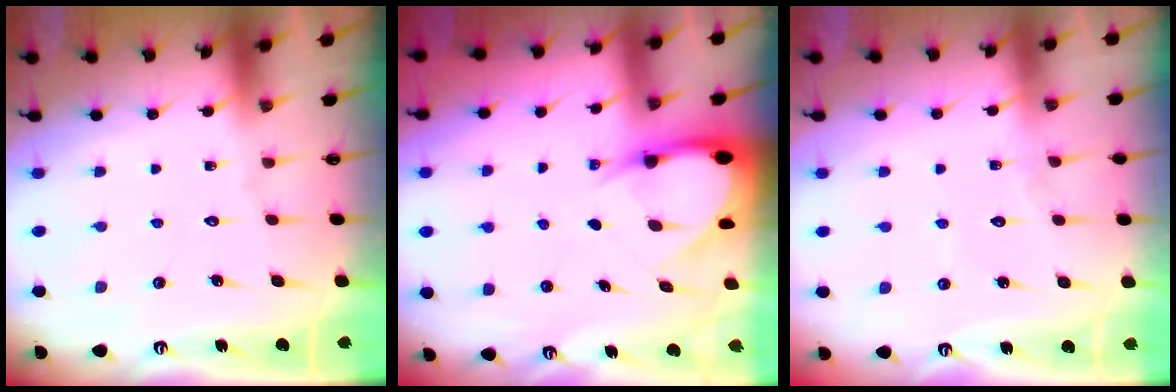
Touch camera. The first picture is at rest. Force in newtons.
{"total": 4.6, "press": 4.6, "slide": 0.4}
{"total": 4.5, "press": 4.4, "slide": 0.3}